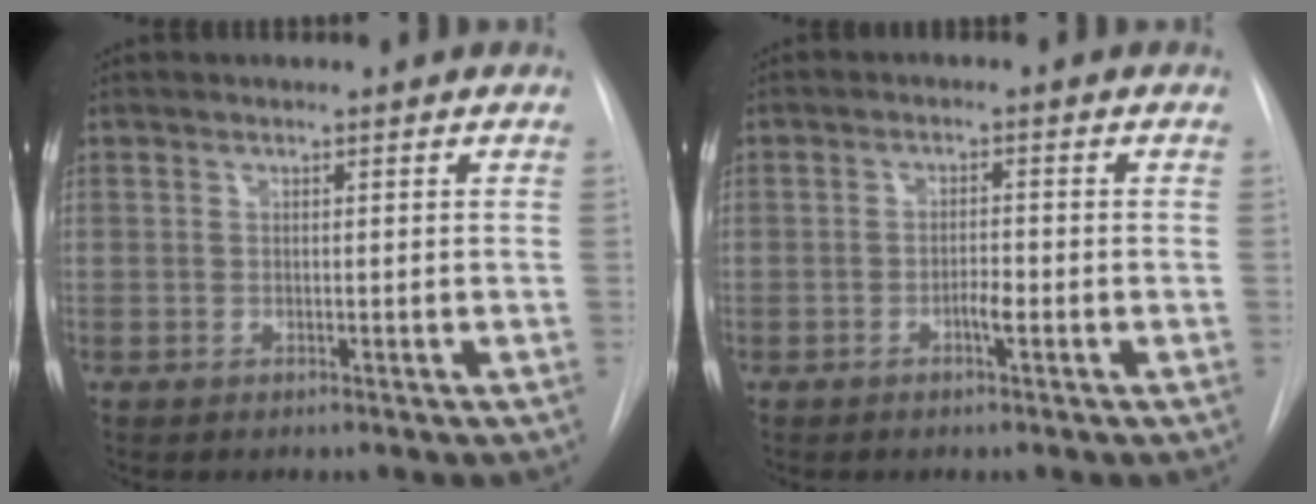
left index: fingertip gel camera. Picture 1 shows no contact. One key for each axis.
{"total": 2.0, "fx": -0.9, "fy": 0.4, "fz": 1.8, "tx": -0.029, "ty": 0.002, "tz": -0.017}